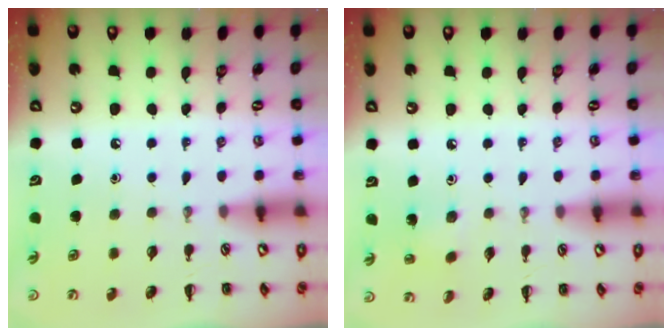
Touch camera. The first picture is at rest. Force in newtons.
{"total": 2.0, "press": 1.8, "slide": 0.7}